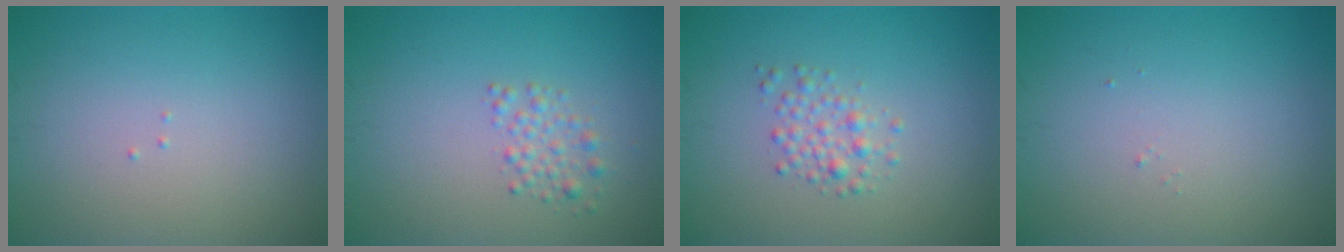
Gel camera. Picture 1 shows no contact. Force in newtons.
{"total": 1.7, "press": 1.7, "slide": 0.0}
{"total": 1.9, "press": 1.9, "slide": 0.0}
{"total": 0.0}